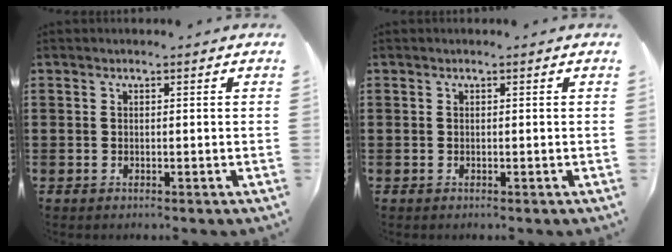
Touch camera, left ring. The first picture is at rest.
{"total": 0.0}